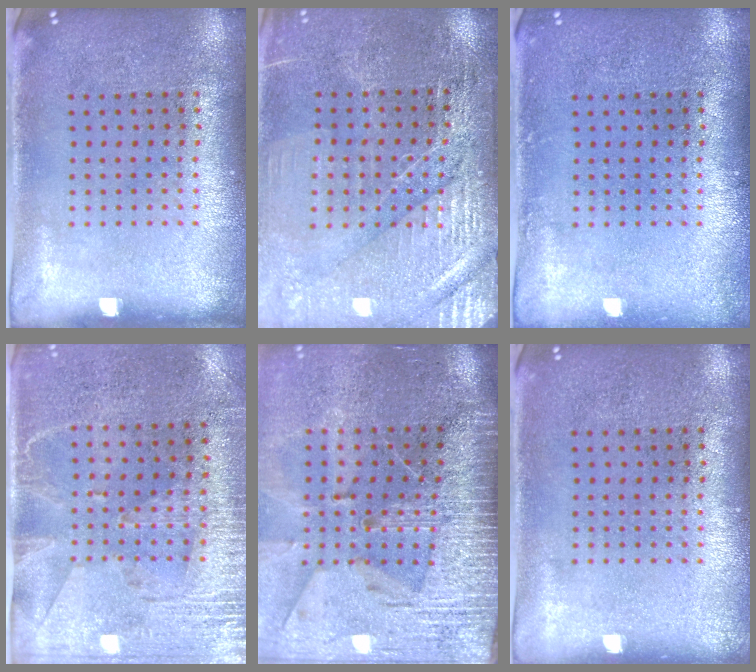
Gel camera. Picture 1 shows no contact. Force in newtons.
{"total": 3.2, "press": 3.2, "slide": 0.4}
{"total": 0.7, "press": 0.7, "slide": 0.1}
{"total": 2.9, "press": 2.5, "slide": 1.4}
{"total": 4.0, "press": 3.5, "slide": 2.0}
{"total": 0.0}